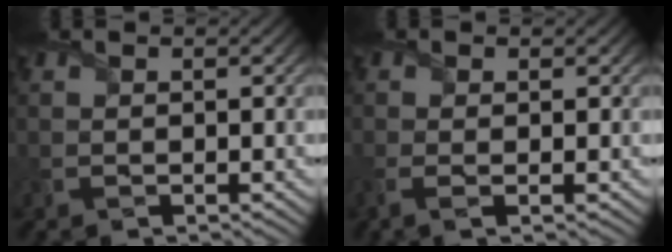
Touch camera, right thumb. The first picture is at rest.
{"total": 2.0, "force": [-0.4, 0.6, 1.9], "torque": [-0.055, -0.004, -0.011]}